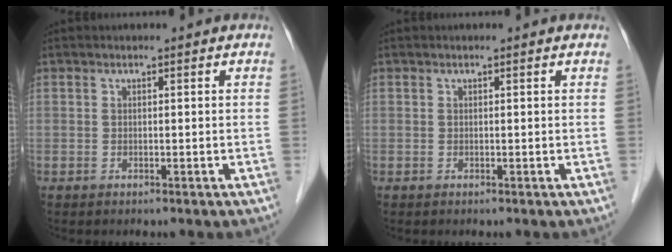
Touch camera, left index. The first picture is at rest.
{"total": 0.0}